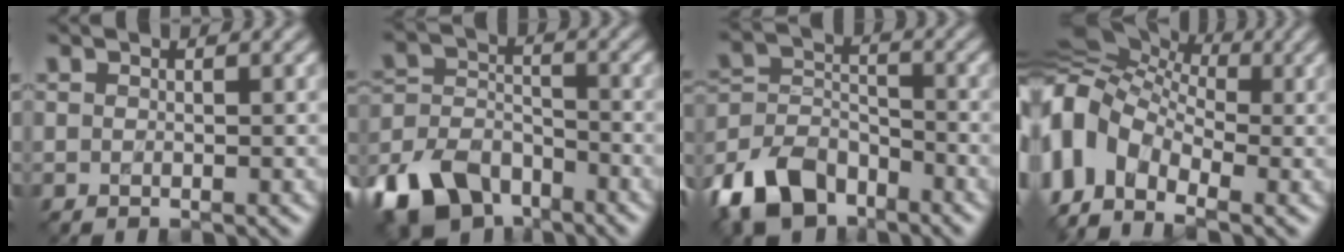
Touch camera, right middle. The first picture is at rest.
{"total": 8.9, "force": [-6.3, 5.0, 3.7], "torque": [-0.066, -0.003, -0.128]}
{"total": 8.0, "force": [-5.6, 4.5, 3.4], "torque": [-0.069, 0.001, -0.123]}
{"total": 11.8, "force": [-2.3, 8.7, 7.7], "torque": [-0.172, 0.004, -0.060]}